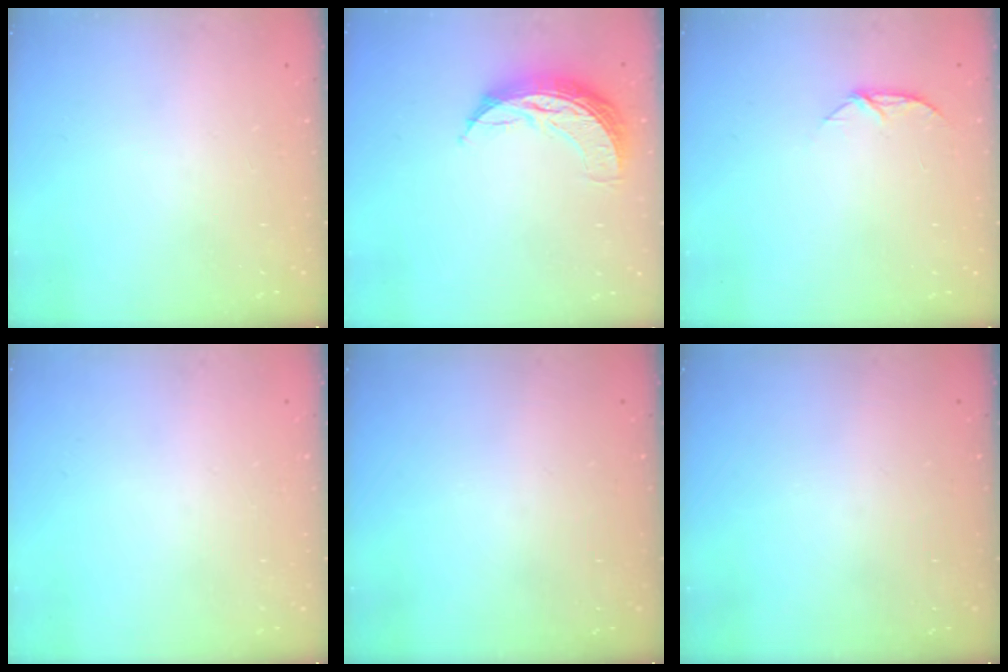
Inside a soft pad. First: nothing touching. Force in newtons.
{"total": 9.9, "press": 9.9, "slide": 0.6}
{"total": 5.8, "press": 5.7, "slide": 0.6}
{"total": 0.0}
{"total": 0.0}
{"total": 0.0}